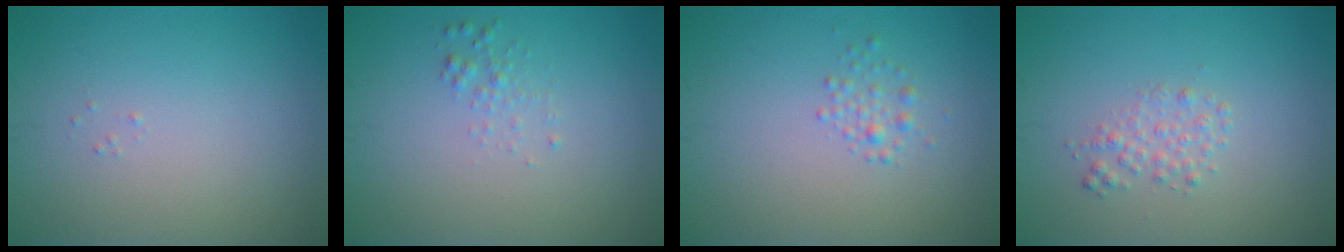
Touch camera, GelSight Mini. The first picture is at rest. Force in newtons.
{"total": 1.0, "press": 1.0, "slide": 0.0}
{"total": 1.3, "press": 1.3, "slide": 0.0}
{"total": 1.5, "press": 1.5, "slide": 0.0}